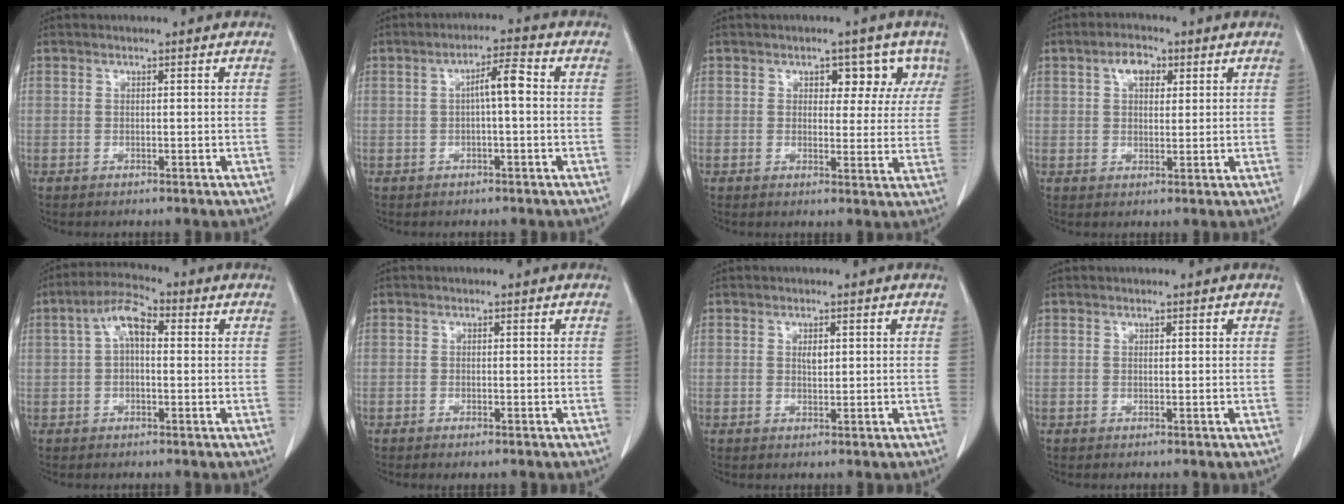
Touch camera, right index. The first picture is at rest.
{"total": 4.2, "force": [0.2, 0.6, 4.1], "torque": [-0.067, 0.012, 0.001]}
{"total": 5.5, "force": [2.9, 3.5, 3.2], "torque": [-0.018, 0.012, 0.031]}
{"total": 4.2, "force": [1.8, 2.5, 2.9], "torque": [-0.054, 0.014, 0.030]}
{"total": 6.2, "force": [1.2, 2.7, 5.5], "torque": [-0.111, 0.031, 0.018]}
{"total": 0.9, "force": [-0.6, 0.1, 0.6], "torque": [-0.011, -0.001, -0.008]}
{"total": 1.4, "force": [0.4, 0.7, 1.1], "torque": [-0.020, -0.001, 0.008]}
{"total": 0.0}